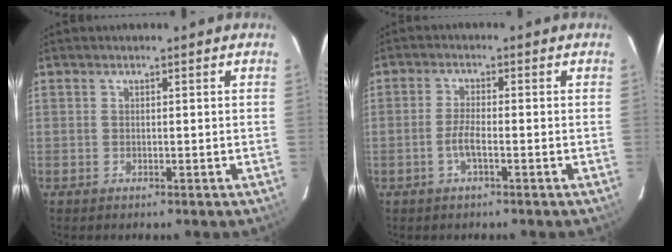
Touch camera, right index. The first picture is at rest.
{"total": 3.3, "force": [-1.4, 0.5, 2.9], "torque": [-0.062, 0.000, -0.029]}